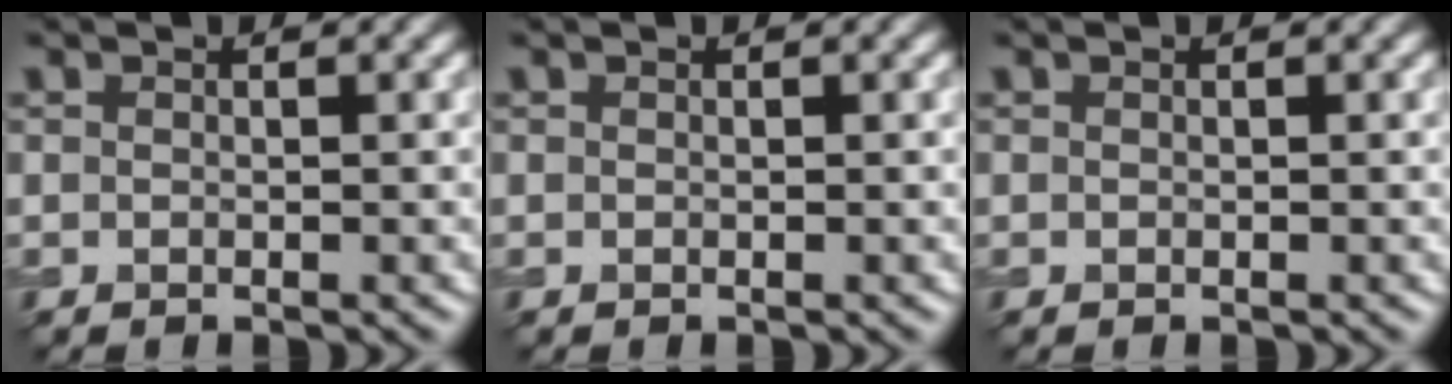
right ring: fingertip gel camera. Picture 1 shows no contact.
{"total": 0.0}
{"total": 0.0}